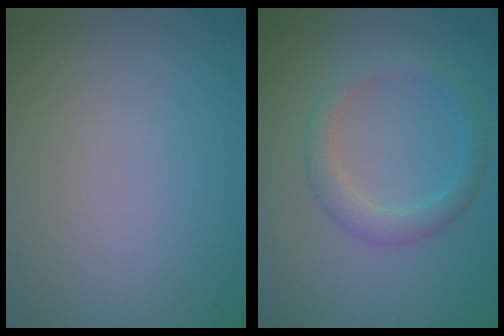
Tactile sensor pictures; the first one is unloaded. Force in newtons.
{"total": 2.7, "press": 2.7, "slide": 0.1}